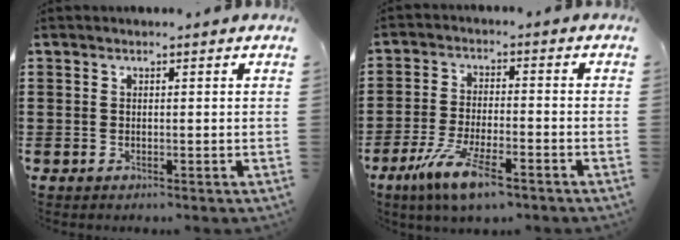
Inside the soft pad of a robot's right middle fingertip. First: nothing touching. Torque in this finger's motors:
{"motor_torque": [2.14, 0.00, 0.56, 0.21]}